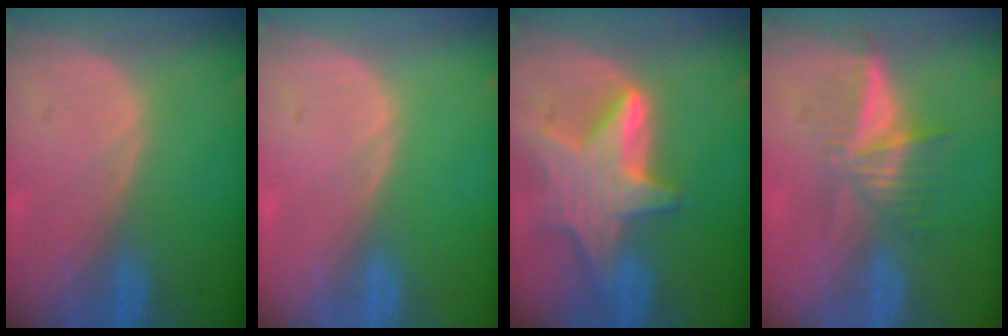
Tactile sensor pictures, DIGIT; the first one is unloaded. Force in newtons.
{"total": 0.0}
{"total": 9.0, "press": 9.0, "slide": 0.7}
{"total": 6.5, "press": 5.5, "slide": 3.6}